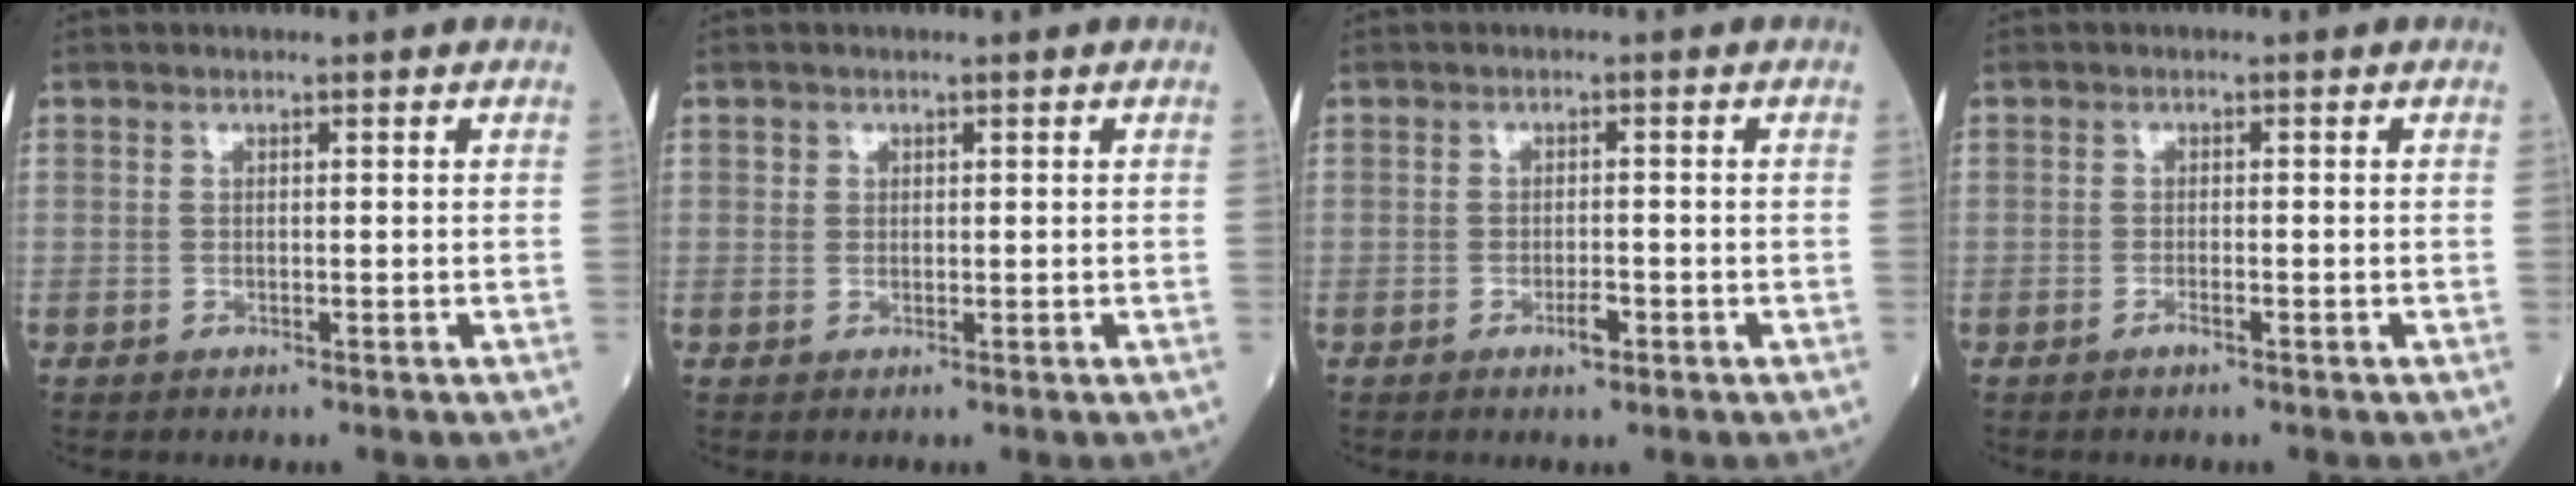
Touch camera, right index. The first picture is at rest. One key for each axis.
{"total": 0.9, "fx": 0.4, "fy": 0.8, "fz": 0.1, "tx": 0.009, "ty": 0.002, "tz": 0.002}
{"total": 1.9, "fx": -1.0, "fy": 0.5, "fz": 1.6, "tx": -0.026, "ty": 0.001, "tz": -0.016}
{"total": 0.9, "fx": -0.6, "fy": 0.0, "fz": 0.7, "tx": -0.017, "ty": 0.000, "tz": -0.011}